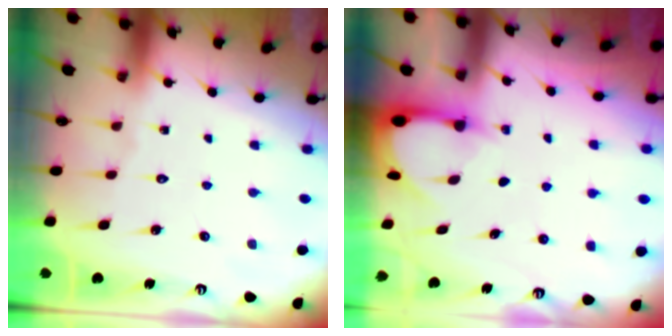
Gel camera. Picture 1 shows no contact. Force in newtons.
{"total": 2.9, "press": 2.9, "slide": 0.3}